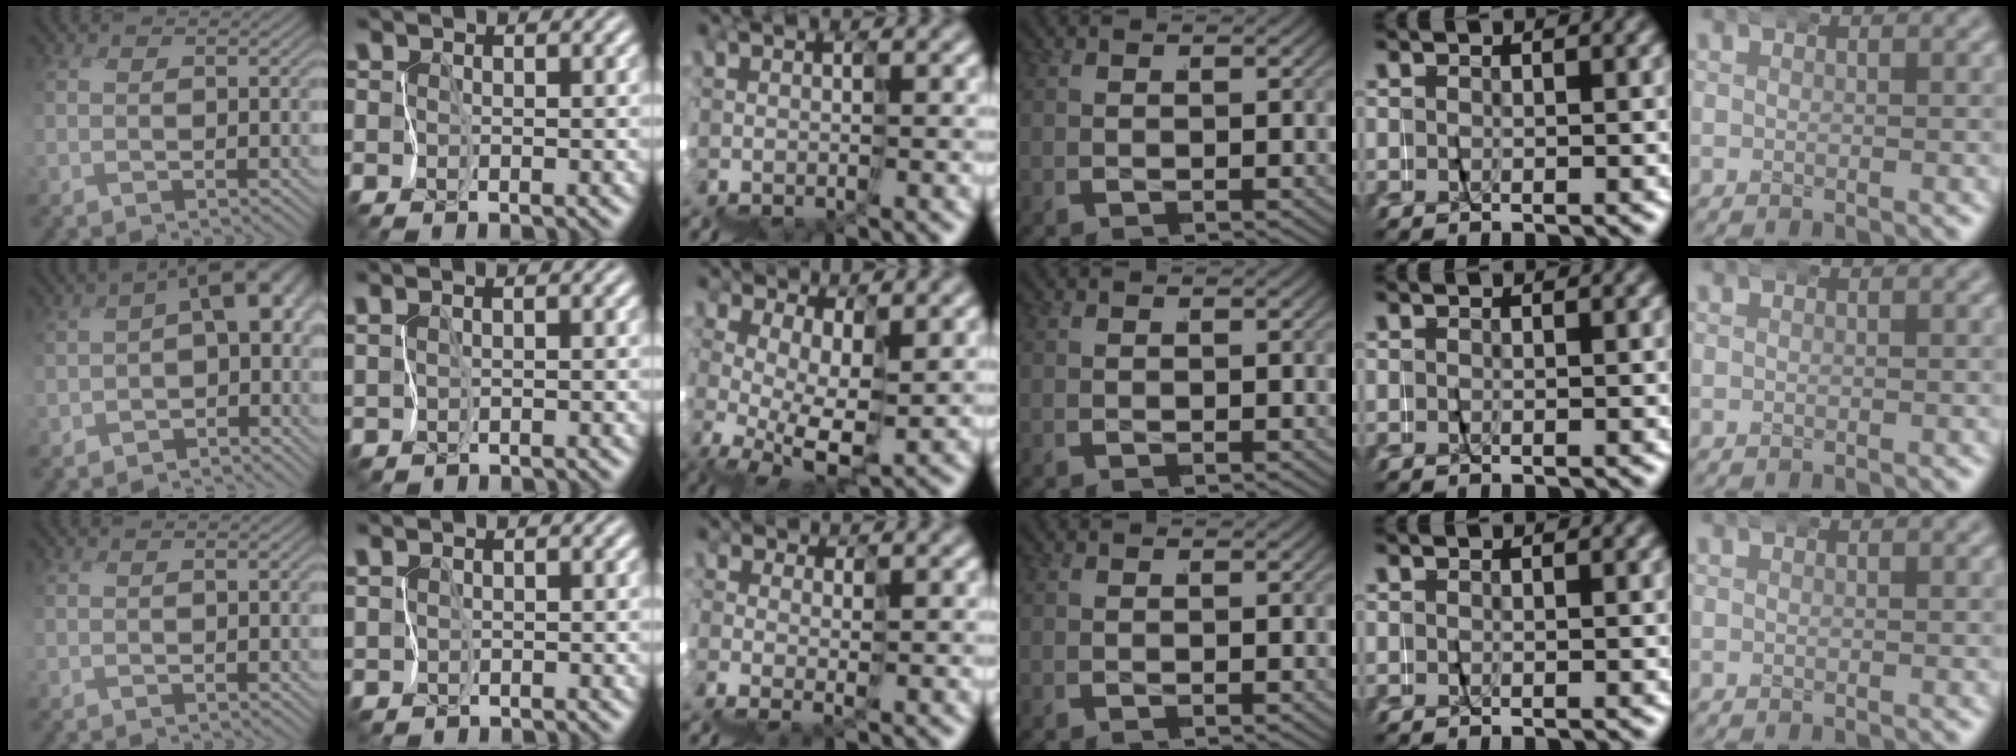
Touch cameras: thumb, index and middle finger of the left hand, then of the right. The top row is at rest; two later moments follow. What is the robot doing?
{"motion": "wrap", "object": "napkin"}